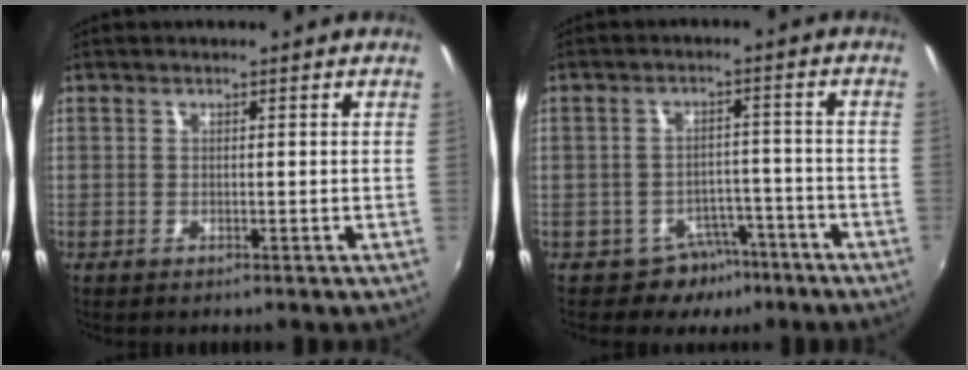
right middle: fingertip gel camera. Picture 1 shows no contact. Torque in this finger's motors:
{"motor_torque": [-0.20, -0.28, -0.03, -0.03]}